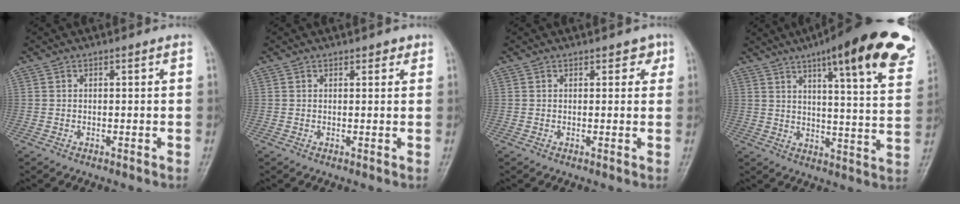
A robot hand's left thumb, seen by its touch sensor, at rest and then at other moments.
{"total": 1.4, "force": [1.0, 0.8, 0.6], "torque": [0.004, -0.004, 0.009]}
{"total": 2.1, "force": [1.3, 1.4, 1.1], "torque": [0.009, -0.002, 0.010]}
{"total": 25.6, "force": [16.5, 5.2, 18.9], "torque": [-0.231, -0.045, 0.208]}